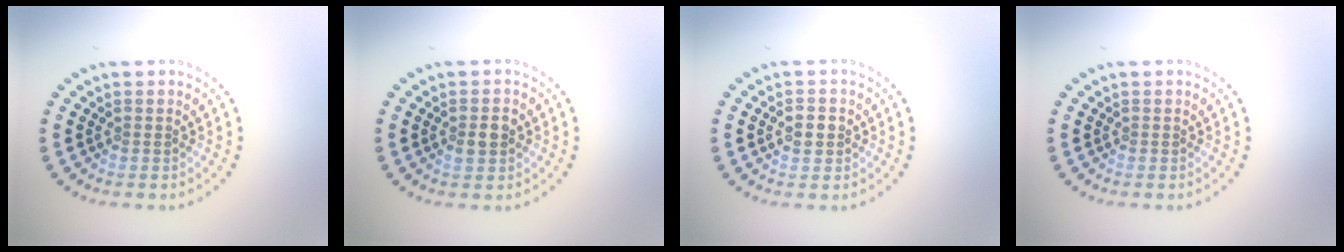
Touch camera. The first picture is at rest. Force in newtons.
{"total": 1.7, "press": 1.7, "slide": 0.2}
{"total": 2.2, "press": 2.2, "slide": 0.1}
{"total": 0.0}